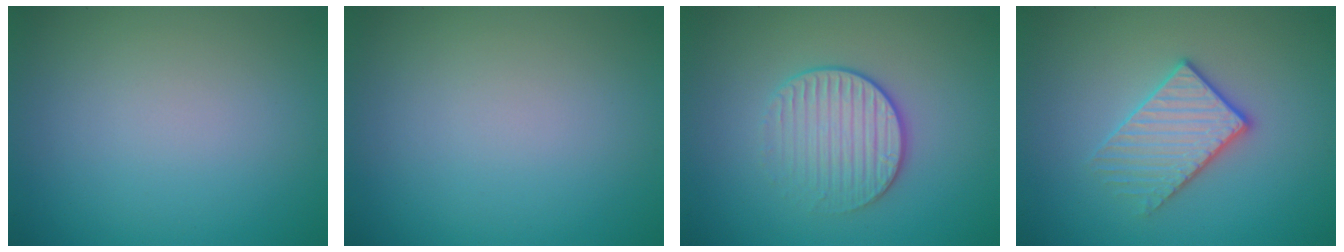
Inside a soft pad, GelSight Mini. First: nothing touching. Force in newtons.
{"total": 0.0}
{"total": 3.2, "press": 2.9, "slide": 1.5}
{"total": 3.2, "press": 3.0, "slide": 1.2}